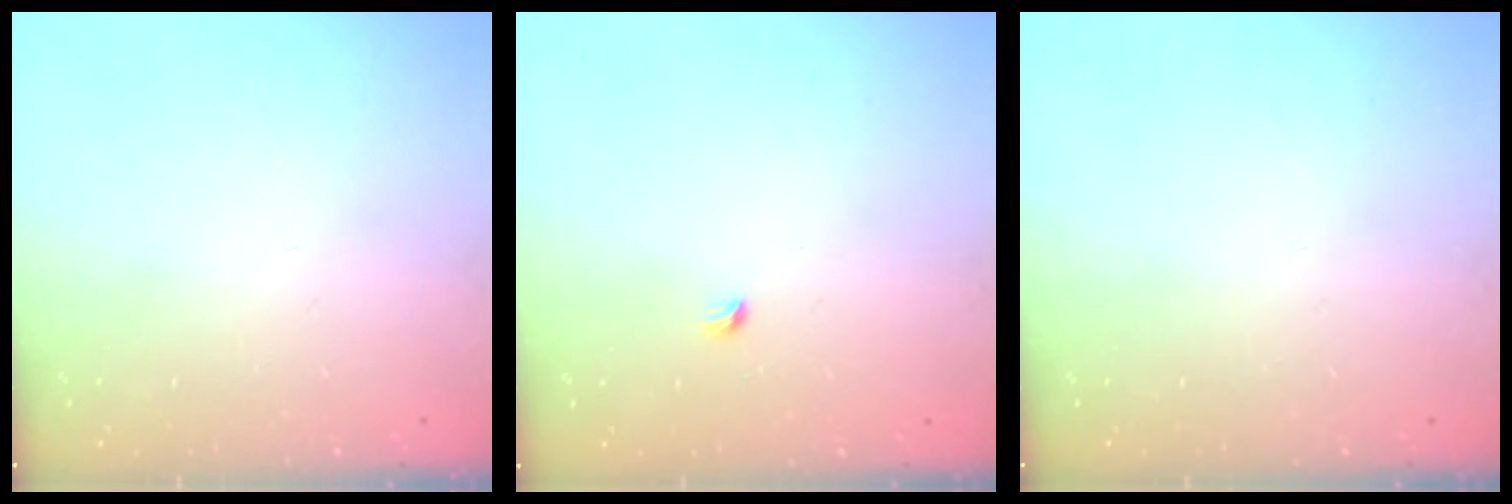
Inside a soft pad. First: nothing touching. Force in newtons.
{"total": 2.7, "press": 2.6, "slide": 0.6}
{"total": 0.0}